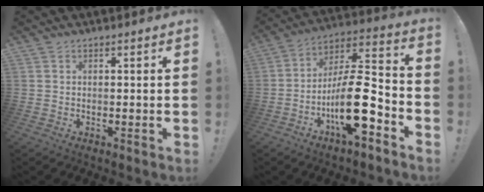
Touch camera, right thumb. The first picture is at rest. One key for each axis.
{"total": 18.1, "fx": -6.8, "fy": 6.5, "fz": 15.5, "tx": -0.269, "ty": 0.041, "tz": -0.108}